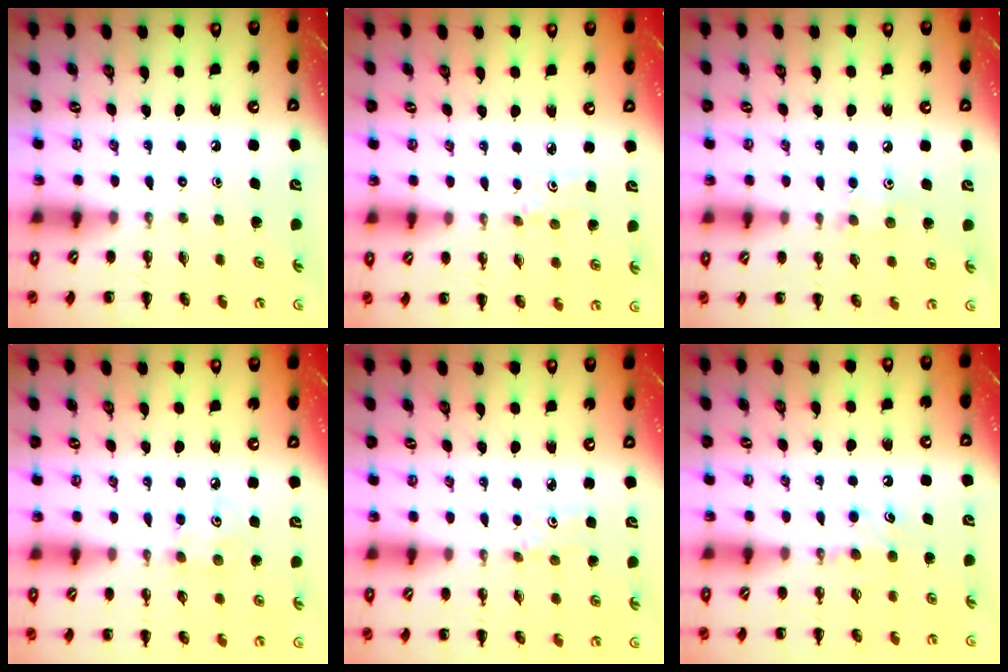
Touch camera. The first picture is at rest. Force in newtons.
{"total": 2.8, "press": 2.6, "slide": 0.9}
{"total": 5.8, "press": 5.7, "slide": 1.1}
{"total": 3.9, "press": 3.8, "slide": 0.8}
{"total": 2.8, "press": 2.6, "slide": 0.9}
{"total": 6.2, "press": 6.0, "slide": 1.7}